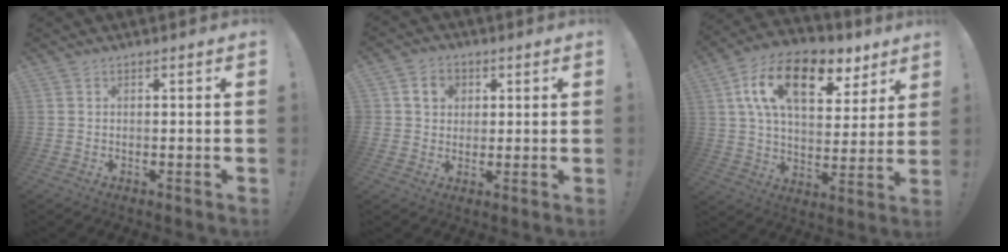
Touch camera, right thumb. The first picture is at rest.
{"total": 6.5, "force": [2.2, 5.7, 2.4], "torque": [-0.042, 0.003, 0.045]}
{"total": 19.3, "force": [9.2, 10.4, 13.4], "torque": [-0.209, -0.037, 0.157]}